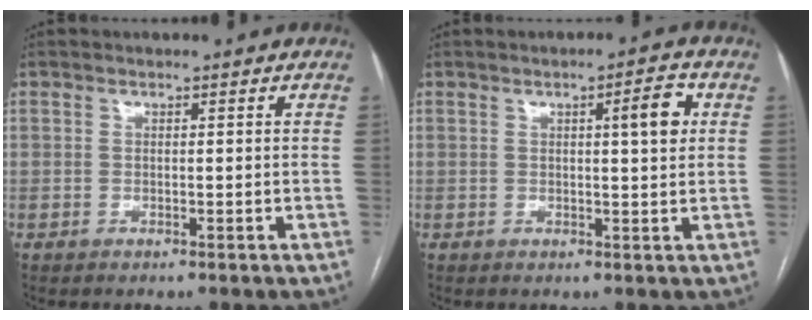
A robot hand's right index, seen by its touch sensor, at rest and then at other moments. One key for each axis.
{"total": 4.7, "fx": 1.3, "fy": 0.6, "fz": 4.5, "tx": -0.062, "ty": 0.004, "tz": 0.018}